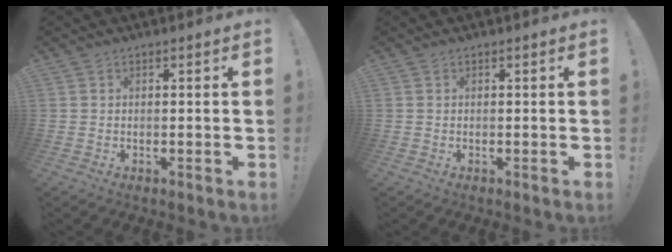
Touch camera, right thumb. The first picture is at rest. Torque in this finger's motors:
{"motor_torque": [0.00, -0.01, -0.06, 0.06, 0.00]}